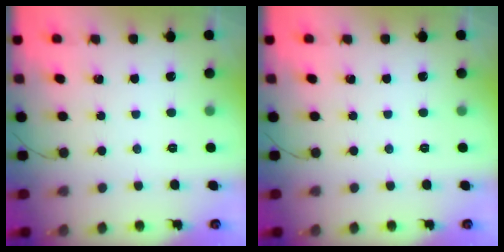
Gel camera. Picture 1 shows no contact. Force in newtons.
{"total": 0.0}